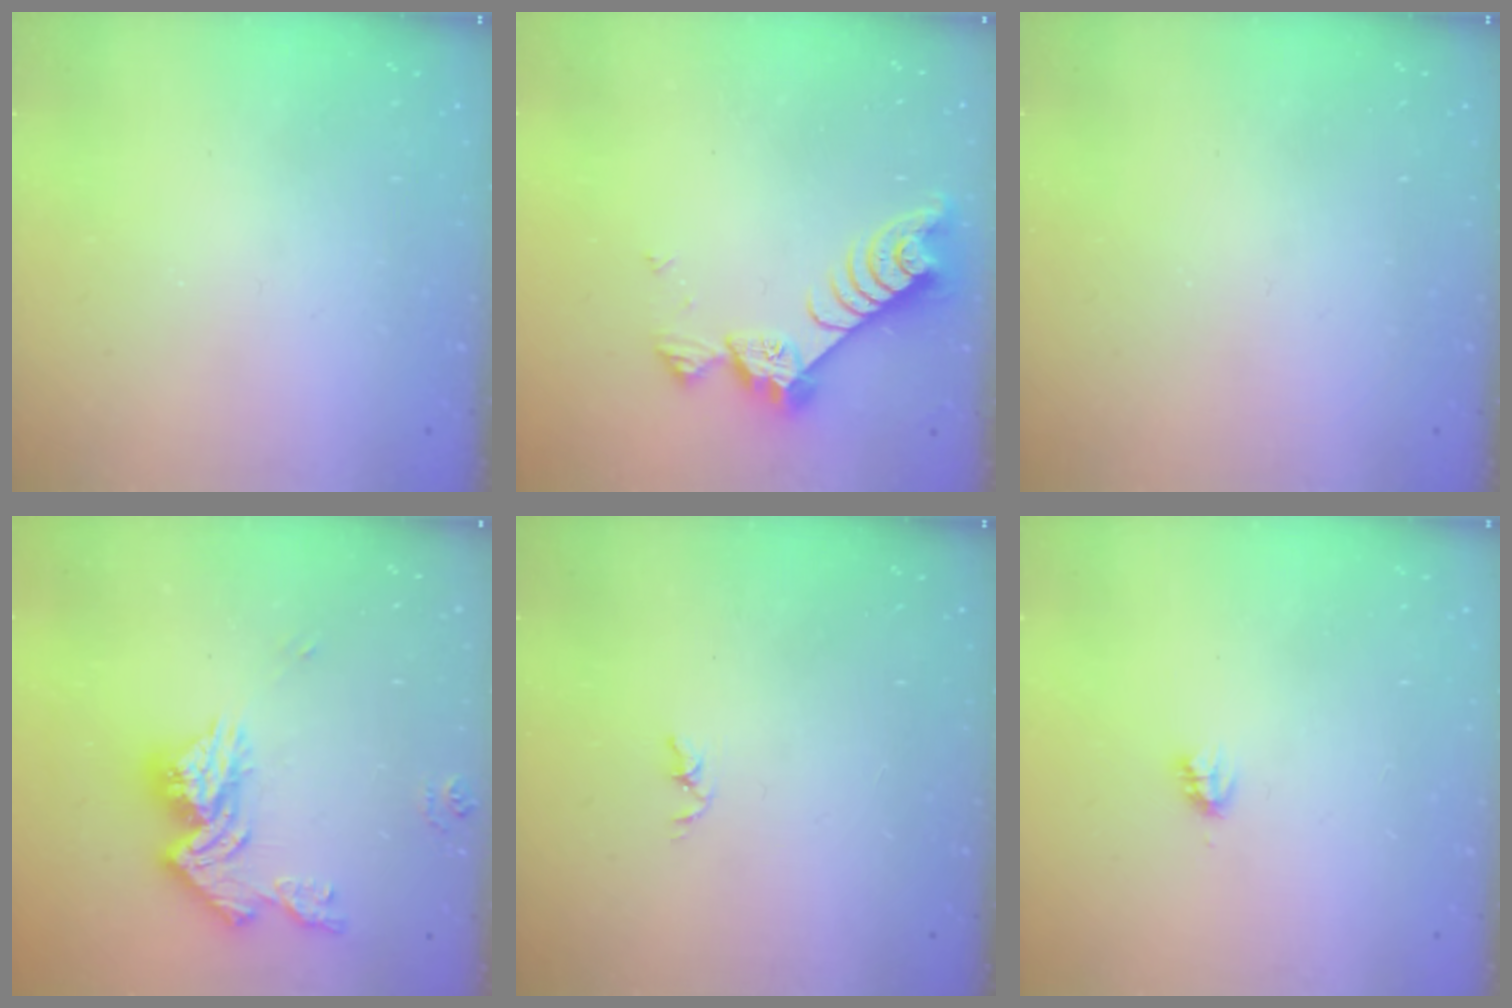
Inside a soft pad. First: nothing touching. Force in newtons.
{"total": 8.8, "press": 8.8, "slide": 0.8}
{"total": 0.0}
{"total": 14.3, "press": 14.2, "slide": 1.5}
{"total": 1.8, "press": 1.7, "slide": 0.3}
{"total": 2.7, "press": 2.7, "slide": 0.2}